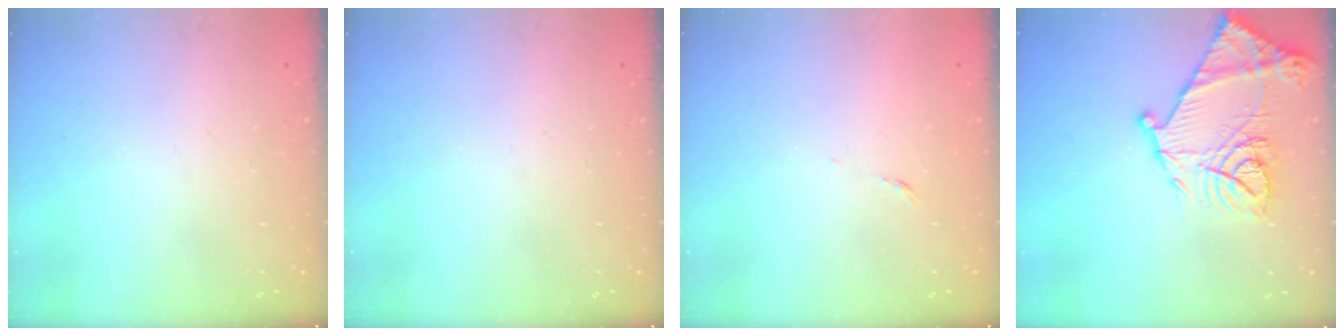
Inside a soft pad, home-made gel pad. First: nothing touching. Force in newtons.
{"total": 0.0}
{"total": 3.9, "press": 3.8, "slide": 0.9}
{"total": 18.6, "press": 18.5, "slide": 1.9}